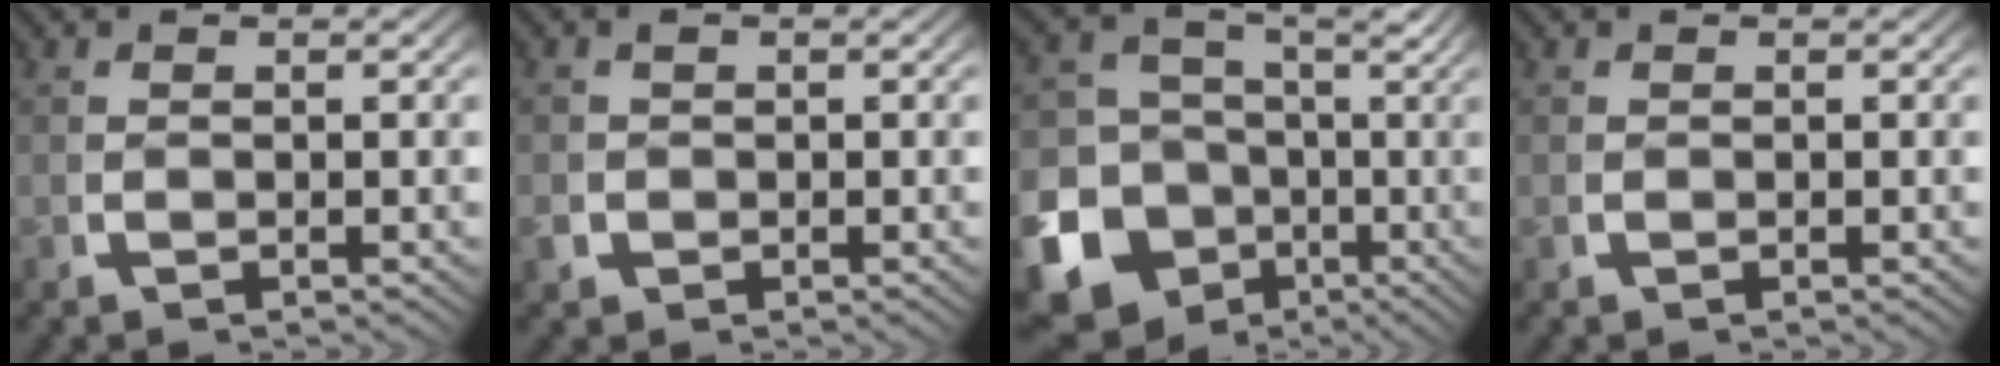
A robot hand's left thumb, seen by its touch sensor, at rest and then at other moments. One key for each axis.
{"total": 1.5, "fx": -0.2, "fy": 1.4, "fz": 0.5, "tx": -0.014, "ty": -0.006, "tz": -0.003}
{"total": 15.7, "fx": -4.8, "fy": 13.4, "fz": 6.7, "tx": -0.143, "ty": -0.078, "tz": -0.071}
{"total": 0.0}